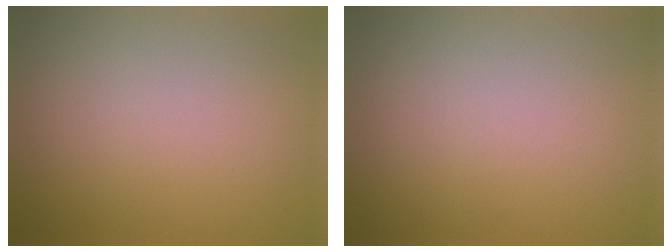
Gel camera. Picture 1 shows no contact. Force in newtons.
{"total": 0.0}